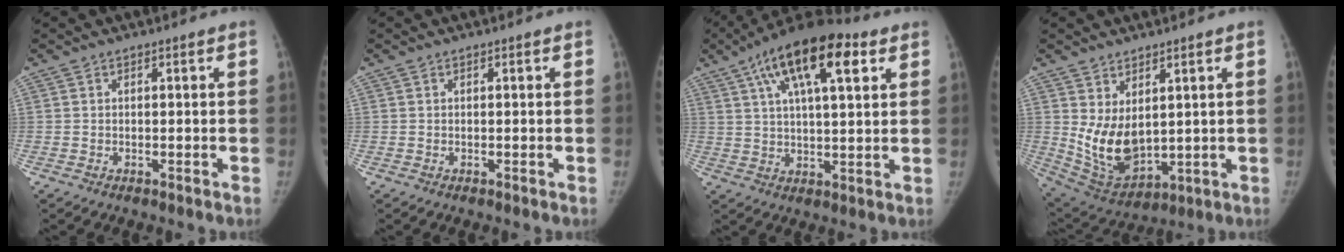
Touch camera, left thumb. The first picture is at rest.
{"total": 0.0}
{"total": 17.8, "force": [8.3, 6.5, 14.4], "torque": [-0.227, -0.003, 0.133]}
{"total": 10.8, "force": [2.1, 6.4, 8.5], "torque": [-0.135, -0.028, 0.066]}